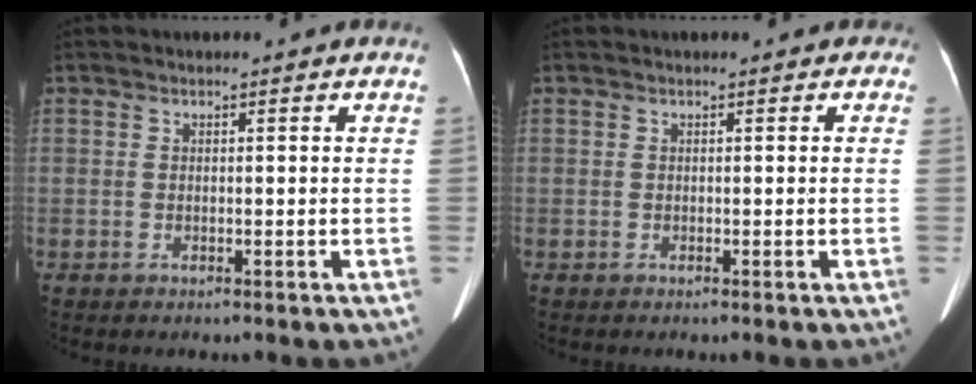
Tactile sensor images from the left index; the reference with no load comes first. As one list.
[{"total": 0.0}]